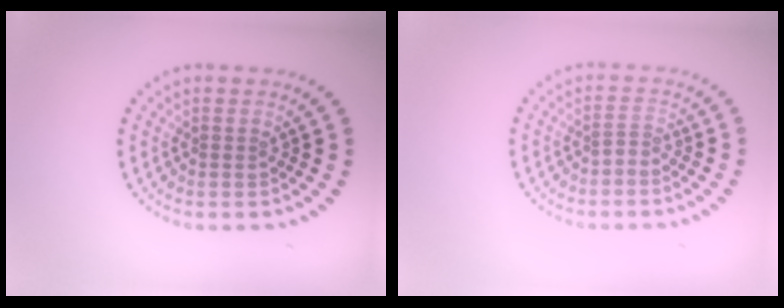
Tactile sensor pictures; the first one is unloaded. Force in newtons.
{"total": 0.8, "press": 0.3, "slide": 0.8}